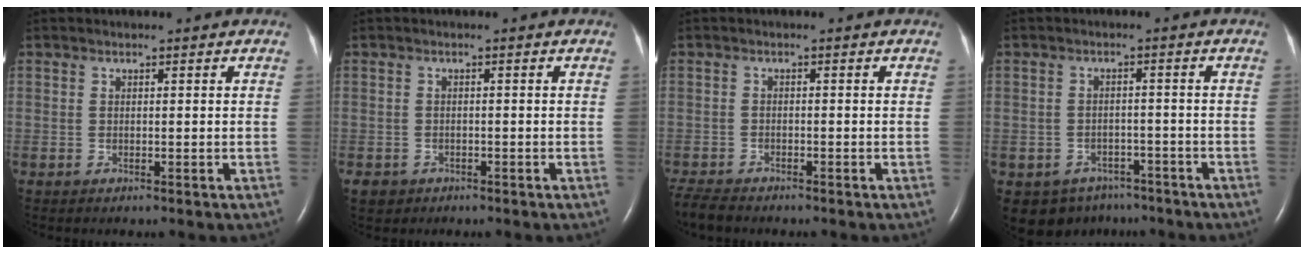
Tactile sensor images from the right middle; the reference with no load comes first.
{"total": 2.2, "force": [-1.3, 1.7, 0.3], "torque": [-0.011, 0.003, -0.019]}
{"total": 4.2, "force": [-3.9, 0.9, 1.4], "torque": [-0.029, -0.014, -0.068]}
{"total": 7.6, "force": [-5.3, 5.3, 1.3], "torque": [-0.022, 0.011, -0.067]}